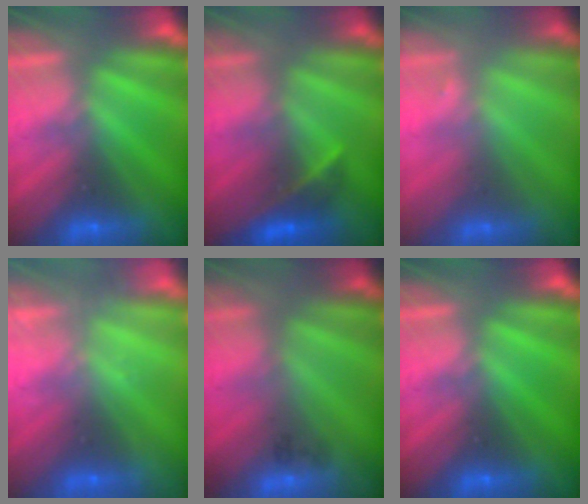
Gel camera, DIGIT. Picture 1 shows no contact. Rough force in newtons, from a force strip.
{"total": 2.4}
{"total": 1.5}
{"total": 2.2}
{"total": 2.2}
{"total": 0.0}